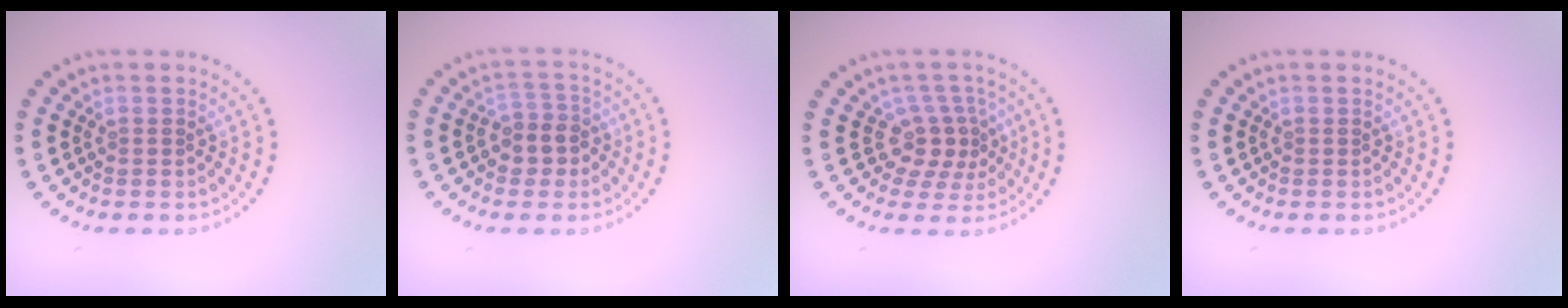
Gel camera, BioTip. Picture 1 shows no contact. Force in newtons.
{"total": 2.5, "press": 2.2, "slide": 1.0}
{"total": 3.0, "press": 2.2, "slide": 2.1}
{"total": 0.0}